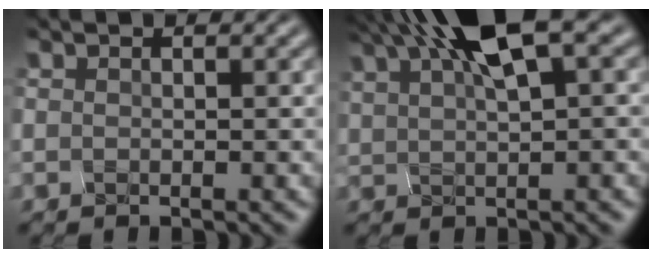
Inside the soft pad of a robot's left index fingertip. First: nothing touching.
{"total": 6.2, "force": [3.9, 0.9, 4.7], "torque": [-0.078, 0.020, 0.085]}